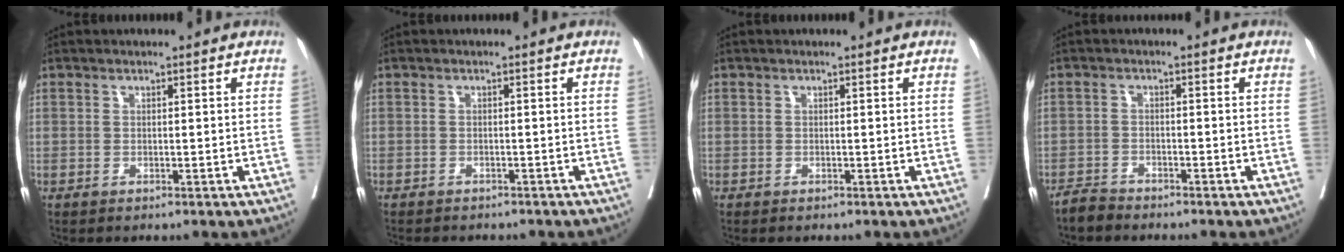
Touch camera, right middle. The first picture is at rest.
{"total": 6.9, "force": [-6.0, 2.3, 2.6], "torque": [-0.035, -0.003, -0.070]}
{"total": 0.0}
{"total": 2.2, "force": [-2.2, 0.3, 0.0], "torque": [-0.003, -0.007, -0.042]}